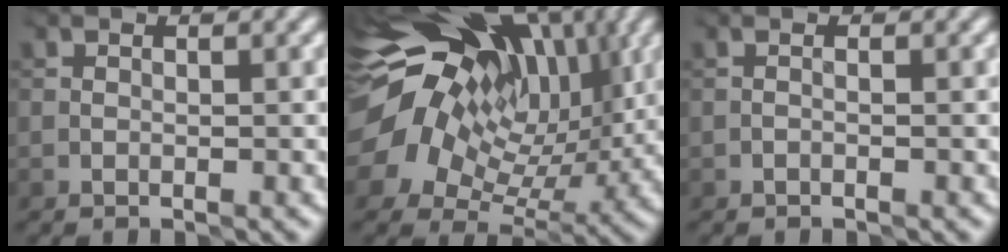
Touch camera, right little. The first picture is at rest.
{"total": 19.3, "force": [6.4, 13.4, 12.3], "torque": [-0.213, 0.020, 0.117]}
{"total": 0.0}